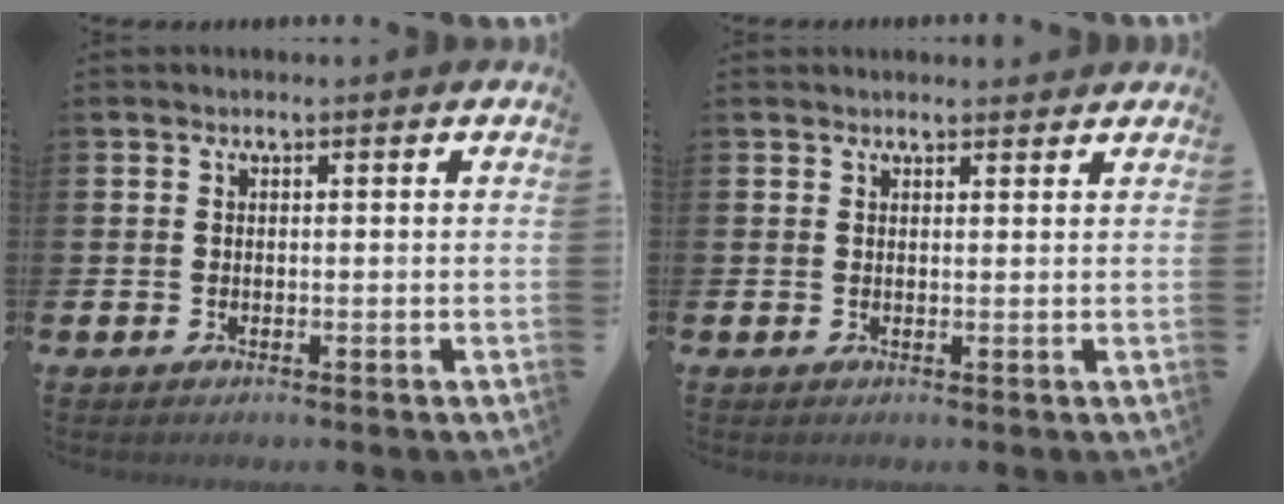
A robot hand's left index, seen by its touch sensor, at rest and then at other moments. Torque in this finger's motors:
{"motor_torque": [0.78, -1.36, 0.10, 0.09]}